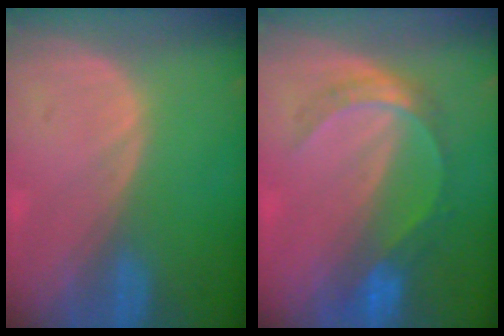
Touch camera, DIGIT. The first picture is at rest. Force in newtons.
{"total": 6.3, "press": 5.4, "slide": 3.2}